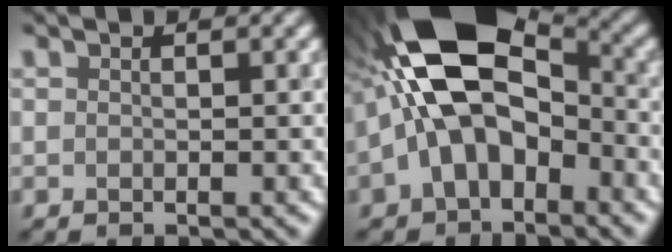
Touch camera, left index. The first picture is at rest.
{"total": 13.3, "force": [-1.1, 7.8, 10.7], "torque": [-0.202, 0.031, -0.040]}